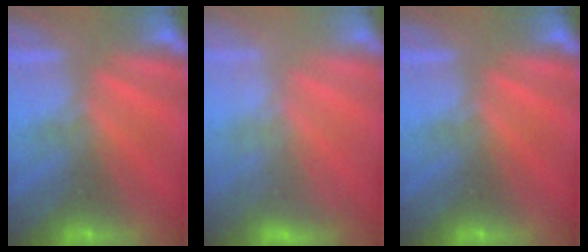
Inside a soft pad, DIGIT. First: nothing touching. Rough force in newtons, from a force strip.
{"total": 2.6}
{"total": 0.0}